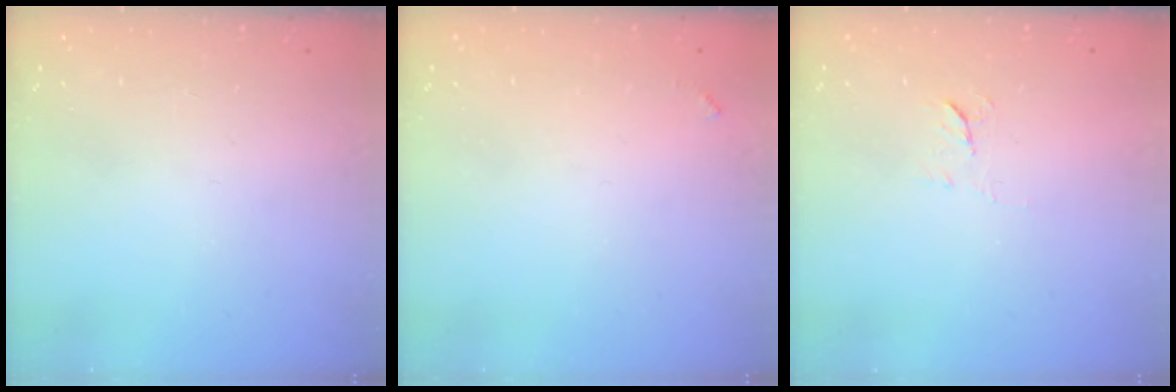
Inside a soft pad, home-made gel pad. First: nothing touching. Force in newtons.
{"total": 3.5, "press": 3.5, "slide": 0.2}
{"total": 5.4, "press": 5.3, "slide": 0.7}